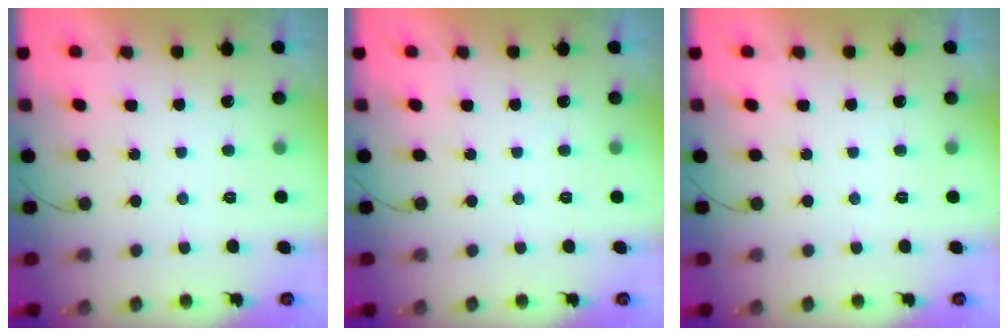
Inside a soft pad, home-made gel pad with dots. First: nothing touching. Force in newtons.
{"total": 0.0}
{"total": 0.0}